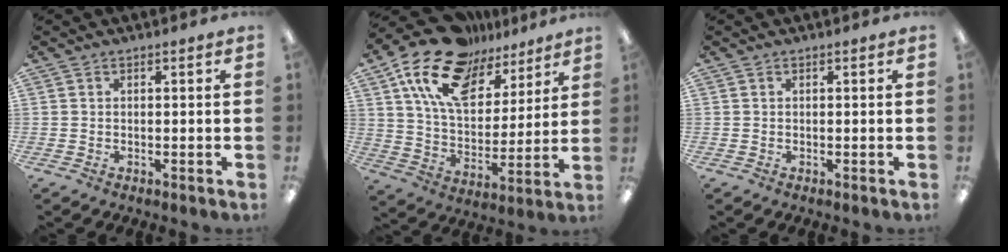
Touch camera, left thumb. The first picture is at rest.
{"total": 19.8, "force": [12.5, 10.6, 11.1], "torque": [-0.210, -0.054, 0.226]}
{"total": 0.0}